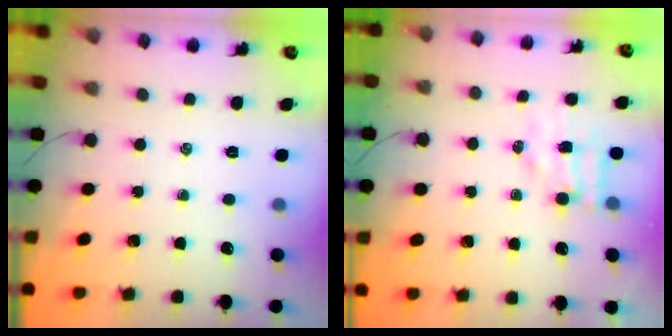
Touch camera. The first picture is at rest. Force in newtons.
{"total": 4.9, "press": 4.9, "slide": 0.6}